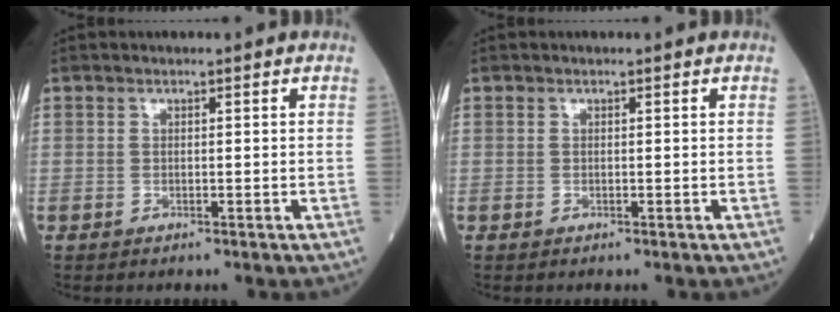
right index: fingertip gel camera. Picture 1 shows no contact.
{"total": 0.0}